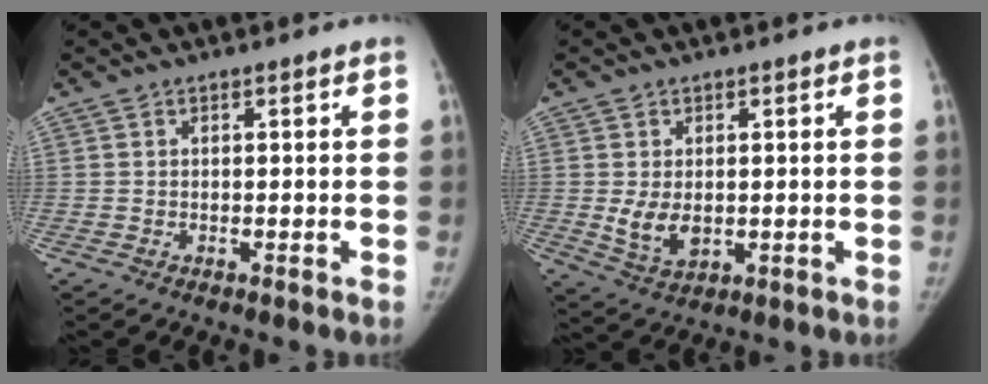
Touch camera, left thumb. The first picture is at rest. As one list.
[{"total": 5.7, "force": [-0.1, 3.9, 4.2], "torque": [-0.066, -0.014, 0.012]}]